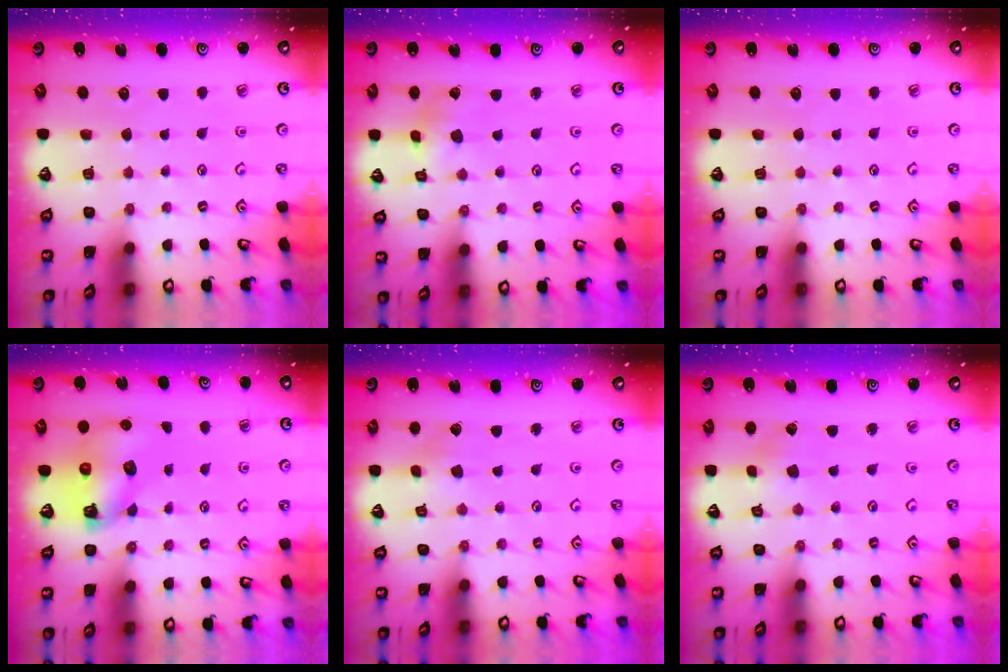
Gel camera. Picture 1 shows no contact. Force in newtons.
{"total": 2.5, "press": 2.5, "slide": 0.4}
{"total": 0.0}
{"total": 9.4, "press": 9.3, "slide": 1.4}
{"total": 2.7, "press": 2.7, "slide": 0.3}
{"total": 2.1, "press": 2.1, "slide": 0.3}